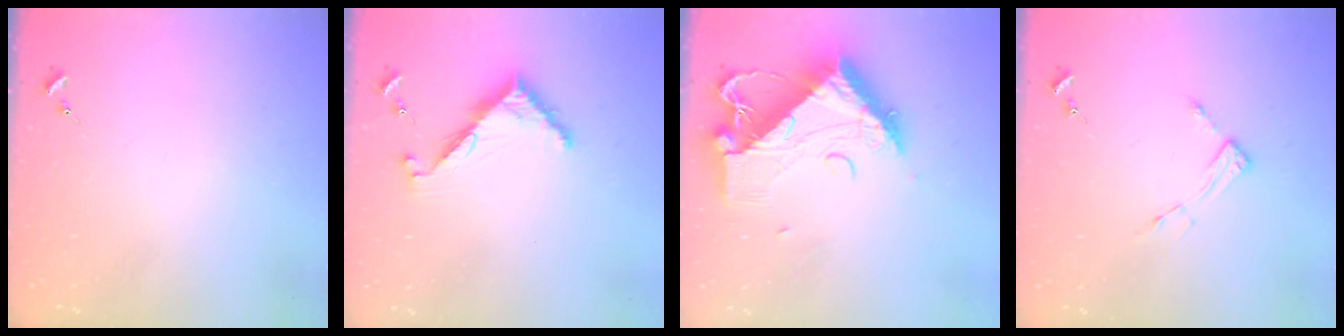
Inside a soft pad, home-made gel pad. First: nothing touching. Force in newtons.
{"total": 7.7, "press": 7.7, "slide": 0.2}
{"total": 14.6, "press": 14.5, "slide": 1.5}
{"total": 4.8, "press": 4.7, "slide": 0.3}